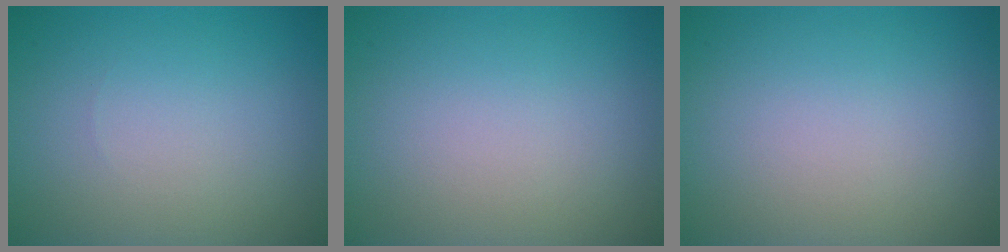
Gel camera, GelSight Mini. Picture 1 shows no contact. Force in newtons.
{"total": 0.0}
{"total": 0.0}